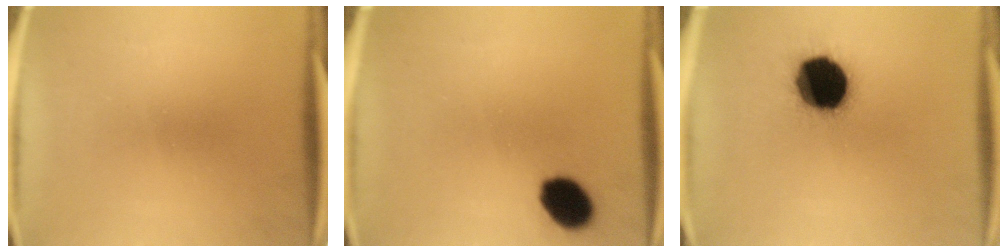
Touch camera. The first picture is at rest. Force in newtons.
{"total": 8.7}
{"total": 19.9}